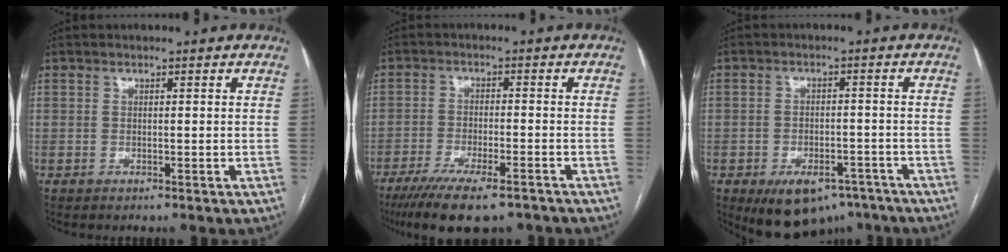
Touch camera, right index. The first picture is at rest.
{"total": 12.6, "force": [-9.6, 2.7, 7.8], "torque": [-0.128, -0.024, -0.150]}
{"total": 10.2, "force": [-6.8, 5.7, 5.0], "torque": [-0.063, 0.009, -0.093]}